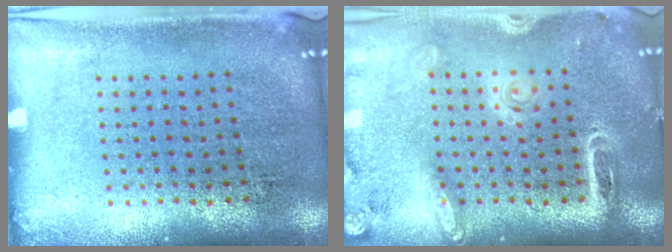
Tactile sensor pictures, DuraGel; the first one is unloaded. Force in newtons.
{"total": 2.0, "press": 1.8, "slide": 1.1}